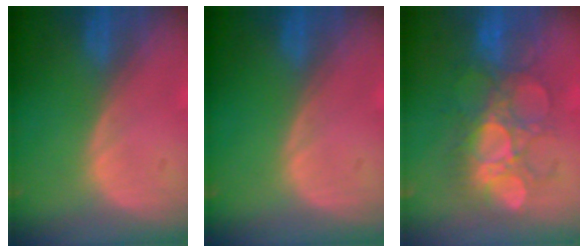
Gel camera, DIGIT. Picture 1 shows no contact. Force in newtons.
{"total": 0.0}
{"total": 9.0, "press": 8.9, "slide": 1.1}